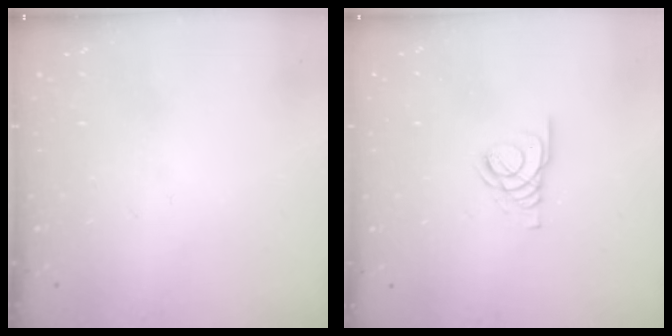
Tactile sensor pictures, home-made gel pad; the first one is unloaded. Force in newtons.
{"total": 2.8, "press": 2.8, "slide": 0.3}